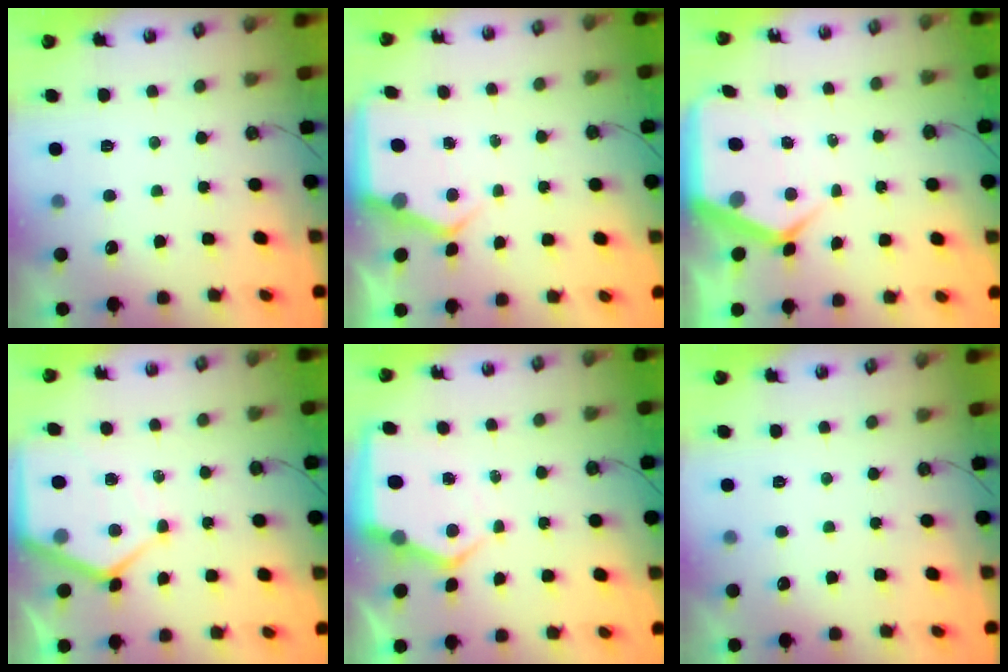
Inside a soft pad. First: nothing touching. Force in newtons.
{"total": 4.5, "press": 4.5, "slide": 0.7}
{"total": 8.1, "press": 8.0, "slide": 0.9}
{"total": 9.2, "press": 9.2, "slide": 0.9}
{"total": 6.6, "press": 6.6, "slide": 0.6}
{"total": 0.0}